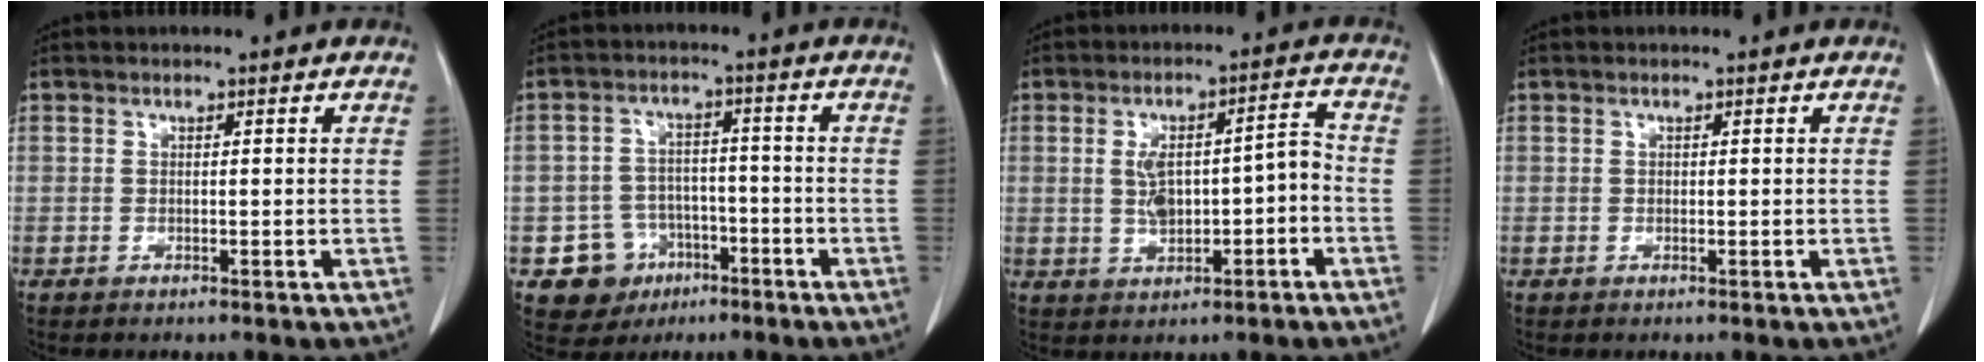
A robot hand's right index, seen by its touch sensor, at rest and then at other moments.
{"total": 7.6, "force": [-3.5, 6.6, 1.2], "torque": [-0.016, 0.012, -0.045]}
{"total": 7.4, "force": [-1.1, 2.7, 6.8], "torque": [-0.121, 0.025, -0.010]}
{"total": 0.0}